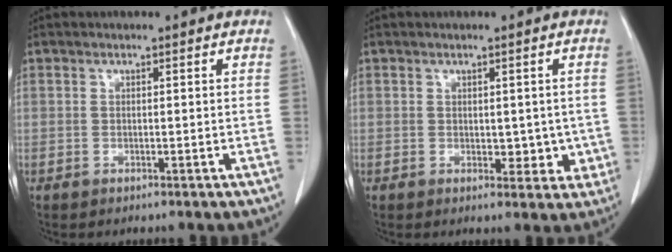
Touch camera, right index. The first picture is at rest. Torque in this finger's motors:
{"motor_torque": [0.05, 0.17, 0.03, 0.01]}